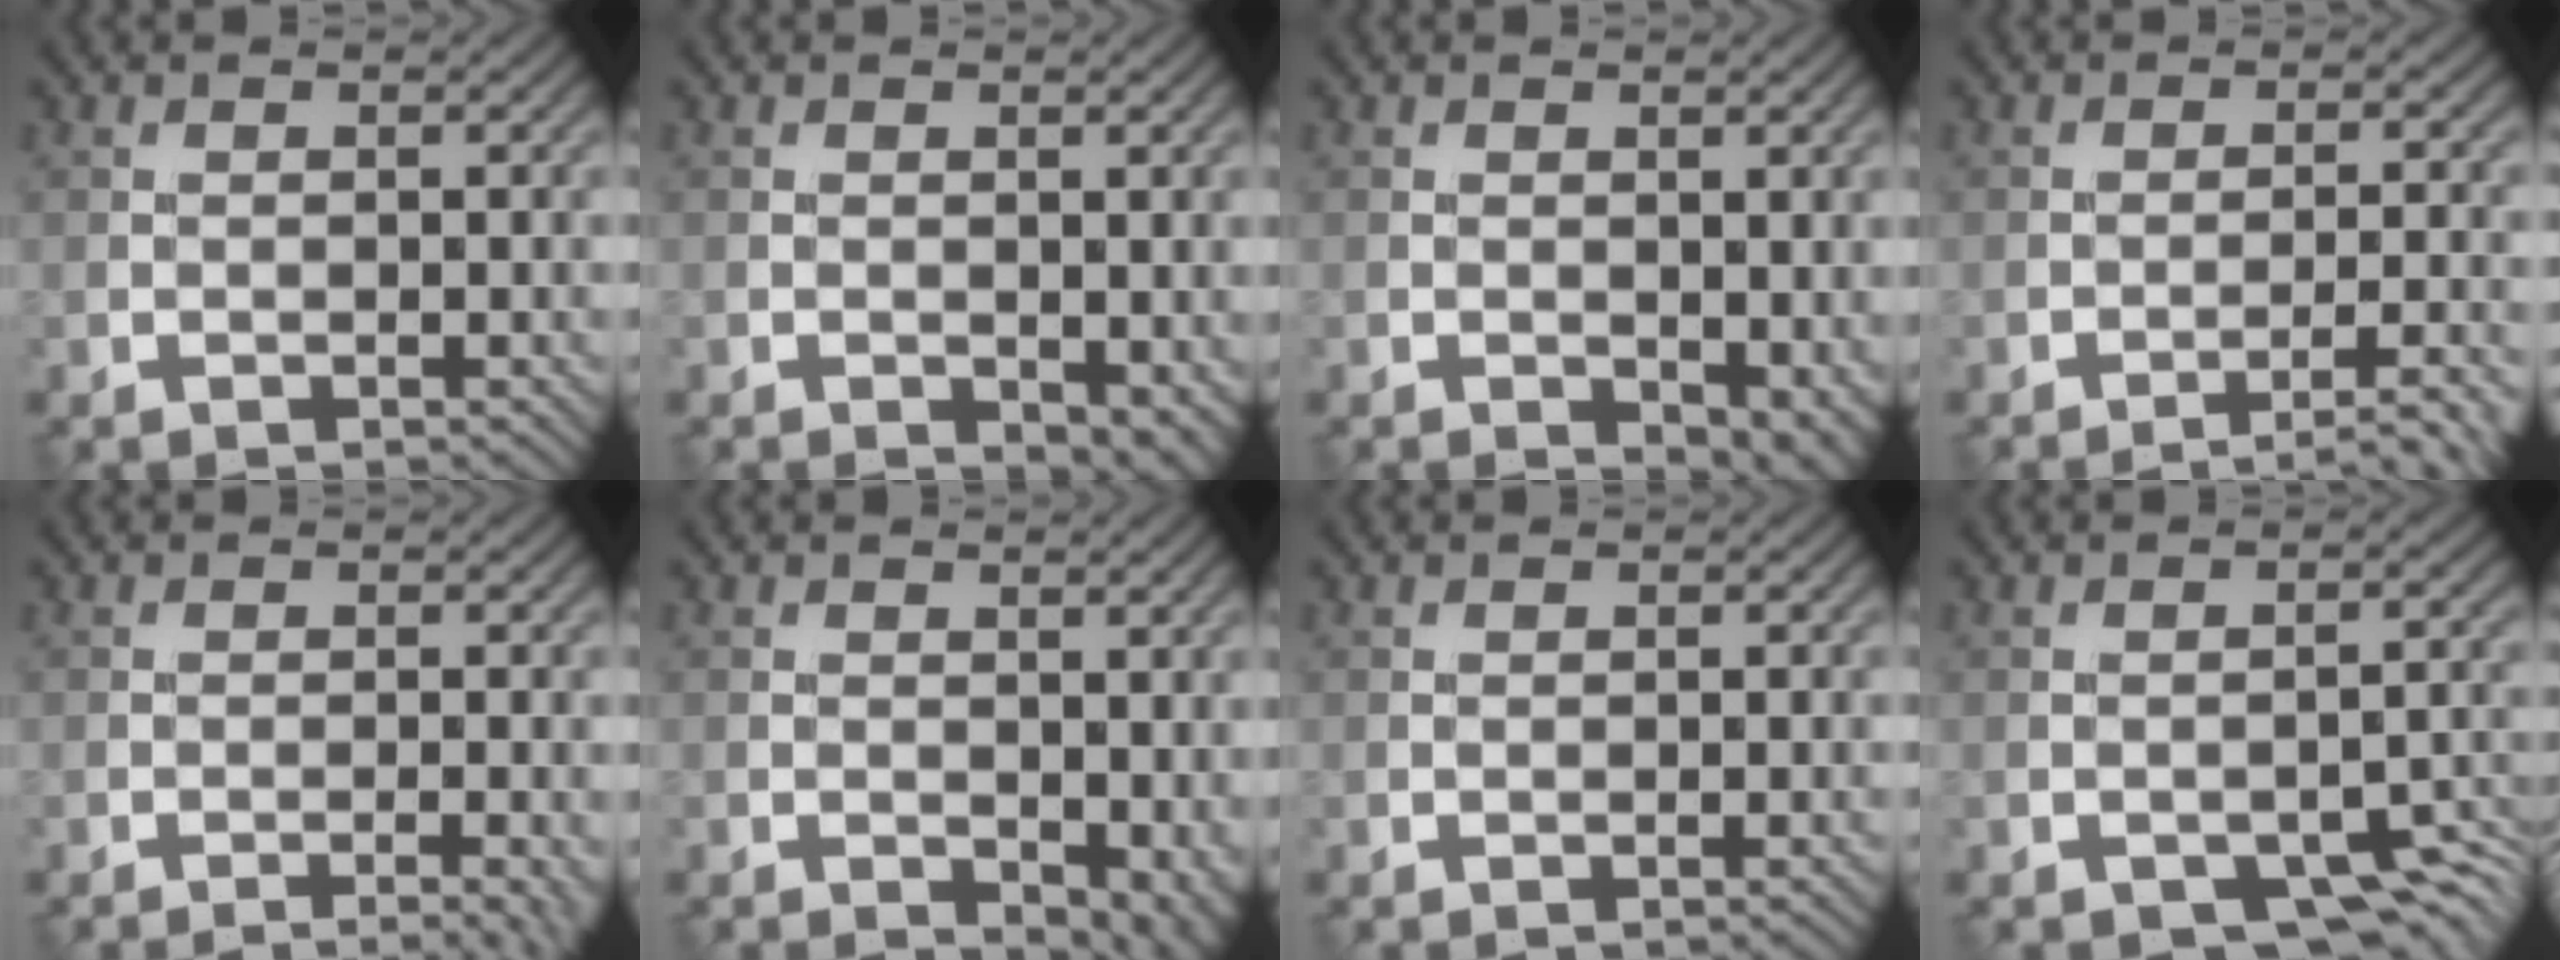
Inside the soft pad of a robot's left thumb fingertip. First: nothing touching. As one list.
[{"total": 3.1, "force": [-1.1, 1.4, 2.5], "torque": [-0.034, -0.011, -0.009]}, {"total": 3.9, "force": [-1.3, 2.1, 3.0], "torque": [-0.040, -0.016, -0.009]}, {"total": 5.4, "force": [-3.8, 0.7, 3.8], "torque": [-0.058, 0.011, -0.060]}, {"total": 3.2, "force": [-1.6, 0.5, 2.8], "torque": [-0.030, 0.006, -0.028]}, {"total": 5.3, "force": [-1.7, 3.3, 3.8], "torque": [-0.058, -0.024, -0.007]}, {"total": 0.0}, {"total": 5.2, "force": [-3.4, 2.3, 3.2], "torque": [-0.036, -0.007, -0.042]}]